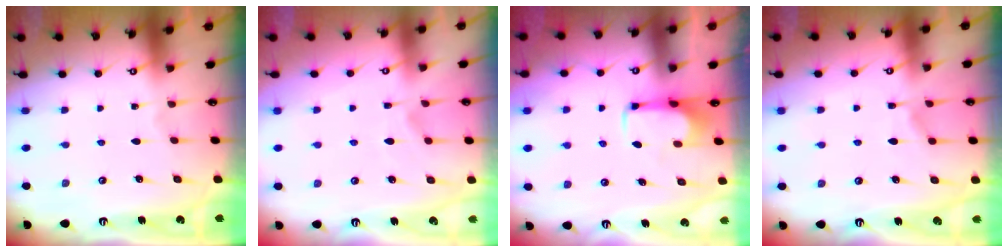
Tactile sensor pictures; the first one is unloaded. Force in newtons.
{"total": 2.4, "press": 2.1, "slide": 1.2}
{"total": 2.0, "press": 1.9, "slide": 0.4}
{"total": 6.3, "press": 6.2, "slide": 0.7}